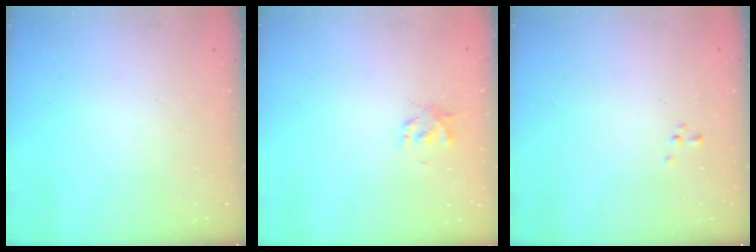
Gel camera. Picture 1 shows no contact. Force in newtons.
{"total": 2.2, "press": 2.2, "slide": 0.3}
{"total": 0.7, "press": 0.6, "slide": 0.1}